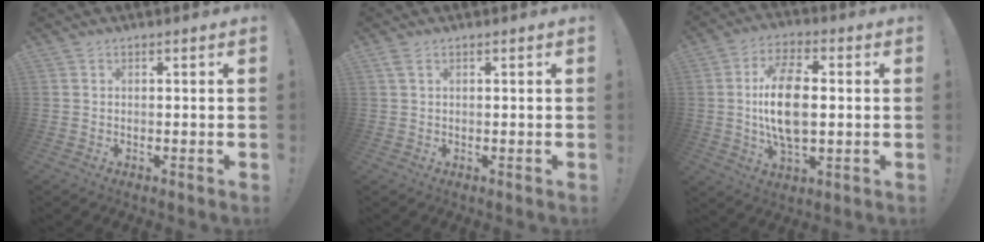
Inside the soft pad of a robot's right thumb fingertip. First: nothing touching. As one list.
[{"total": 1.4, "force": [0.7, 0.4, 1.2], "torque": [-0.018, 0.000, 0.010]}, {"total": 14.5, "force": [0.5, 7.6, 12.3], "torque": [-0.224, -0.003, 0.003]}]